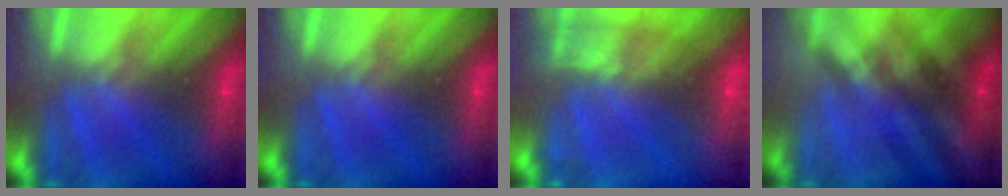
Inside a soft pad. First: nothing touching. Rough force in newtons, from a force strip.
{"total": 0.0}
{"total": 2.4}
{"total": 2.6}